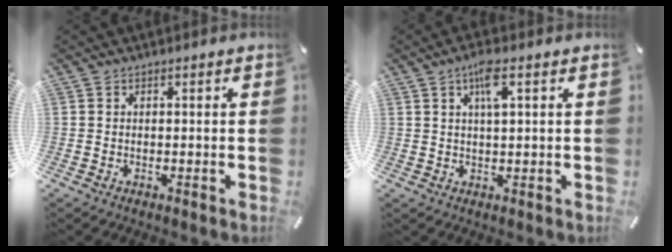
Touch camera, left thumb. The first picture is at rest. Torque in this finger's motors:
{"motor_torque": [1.19, 1.05, 0.63, -0.66, 0.04]}